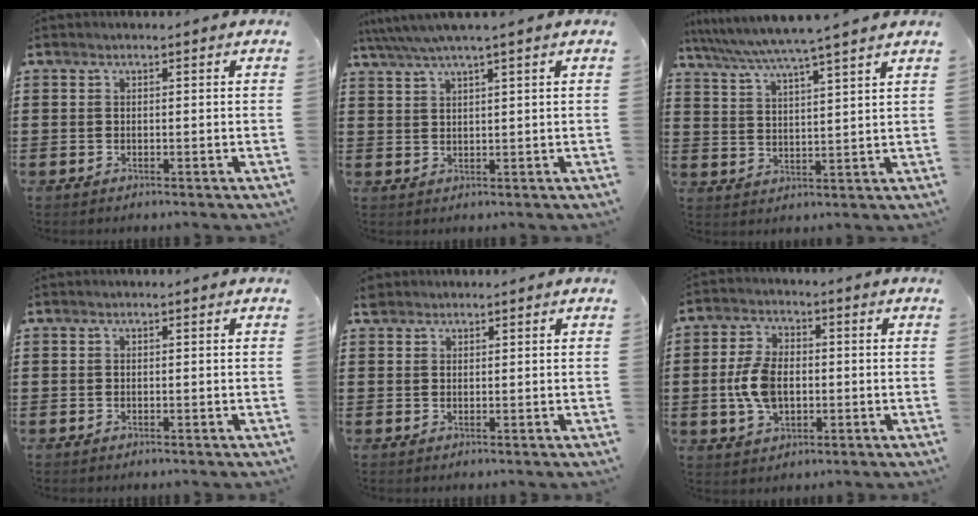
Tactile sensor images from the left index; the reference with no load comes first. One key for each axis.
{"total": 3.1, "fx": 2.1, "fy": -0.3, "fz": 2.2, "tx": -0.048, "ty": -0.002, "tz": 0.037}
{"total": 5.8, "fx": 5.1, "fy": -1.0, "fz": 2.5, "tx": -0.069, "ty": -0.033, "tz": 0.085}
{"total": 0.0}
{"total": 1.6, "fx": 1.3, "fy": 0.7, "fz": 0.3, "tx": -0.009, "ty": 0.004, "tz": 0.027}
{"total": 7.5, "fx": -0.5, "fy": 4.6, "fz": 5.9, "tx": -0.144, "ty": 0.003, "tz": -0.016}